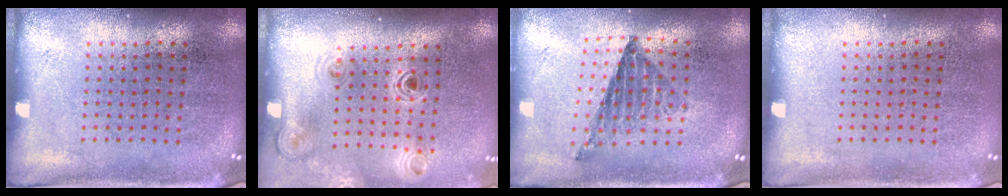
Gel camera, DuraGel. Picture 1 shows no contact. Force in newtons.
{"total": 1.1, "press": 1.1, "slide": 0.2}
{"total": 0.8, "press": 0.8, "slide": 0.2}
{"total": 0.0}